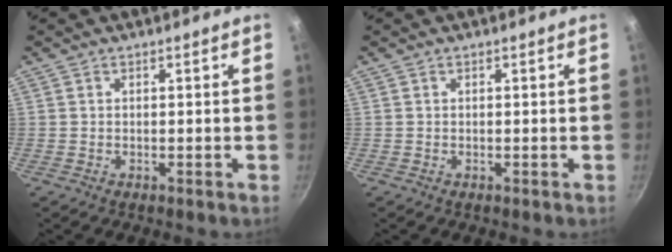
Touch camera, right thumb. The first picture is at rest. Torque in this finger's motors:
{"motor_torque": [-0.08, 0.08, -0.13, 0.06, 0.01]}